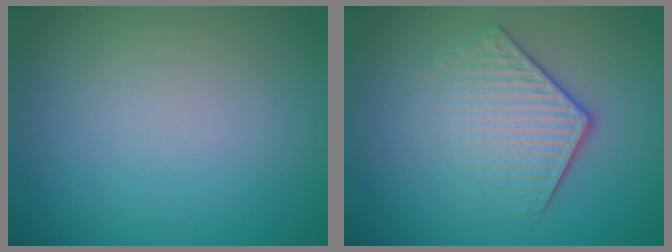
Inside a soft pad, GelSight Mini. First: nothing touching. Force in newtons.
{"total": 4.2, "press": 2.9, "slide": 2.9}